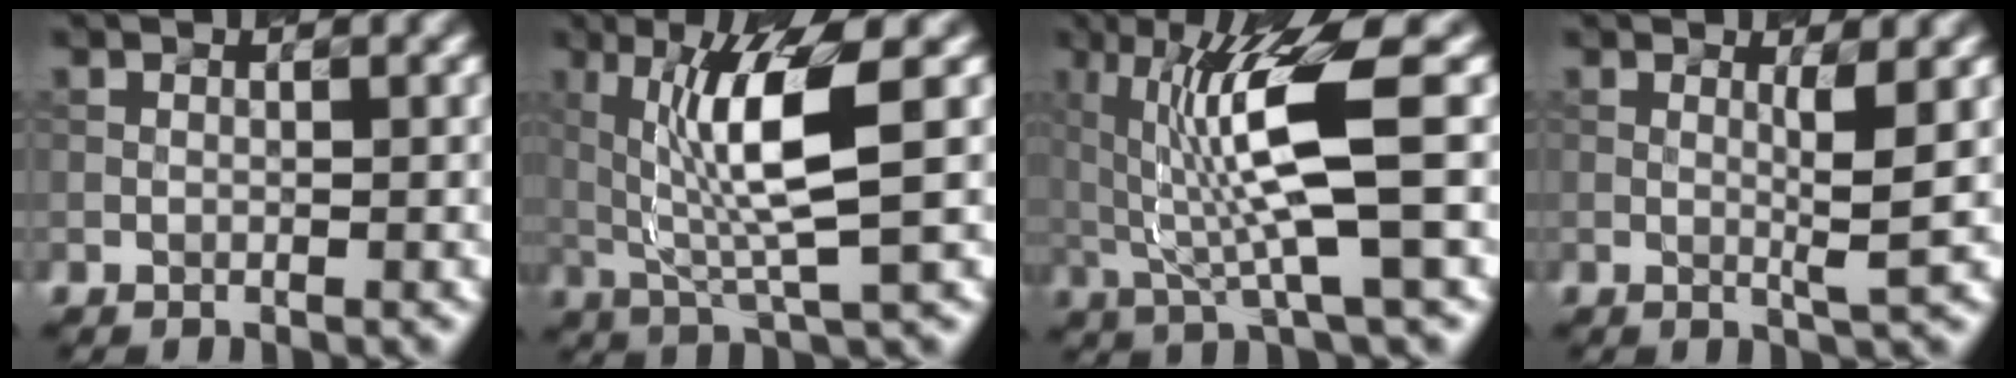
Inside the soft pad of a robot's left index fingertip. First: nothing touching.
{"total": 7.3, "force": [1.3, 1.3, 7.1], "torque": [-0.122, -0.004, 0.035]}
{"total": 8.2, "force": [0.8, 1.2, 8.1], "torque": [-0.139, -0.010, 0.030]}
{"total": 2.3, "force": [0.3, 0.1, 2.3], "torque": [-0.040, -0.005, 0.009]}